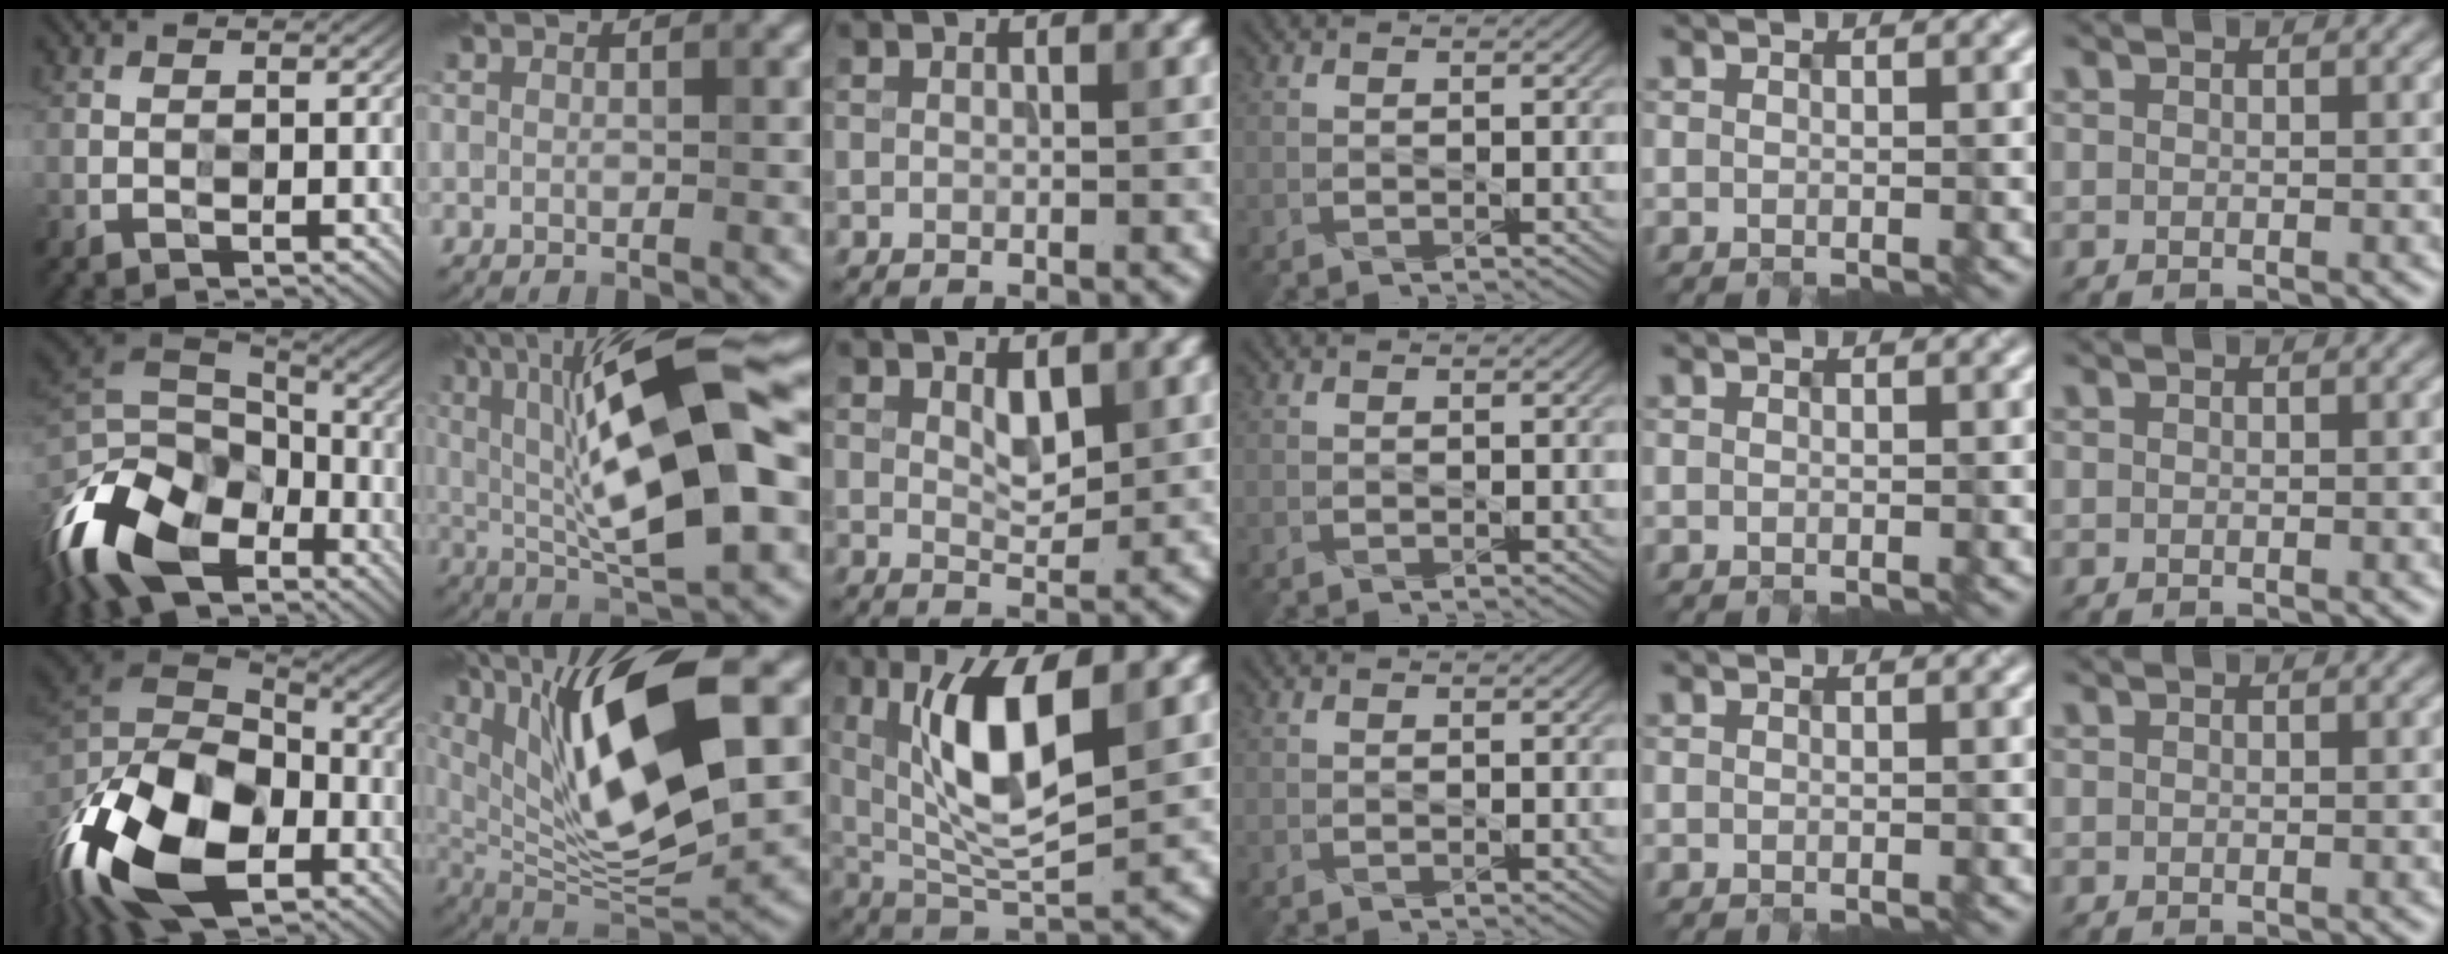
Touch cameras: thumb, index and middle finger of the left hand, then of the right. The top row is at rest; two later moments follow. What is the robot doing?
{"motion": "extract", "object": "pen cap and body"}